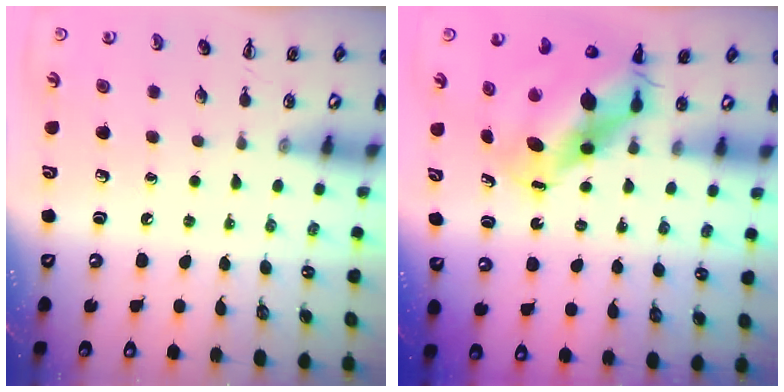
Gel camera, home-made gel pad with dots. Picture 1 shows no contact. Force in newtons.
{"total": 9.5, "press": 9.3, "slide": 2.3}